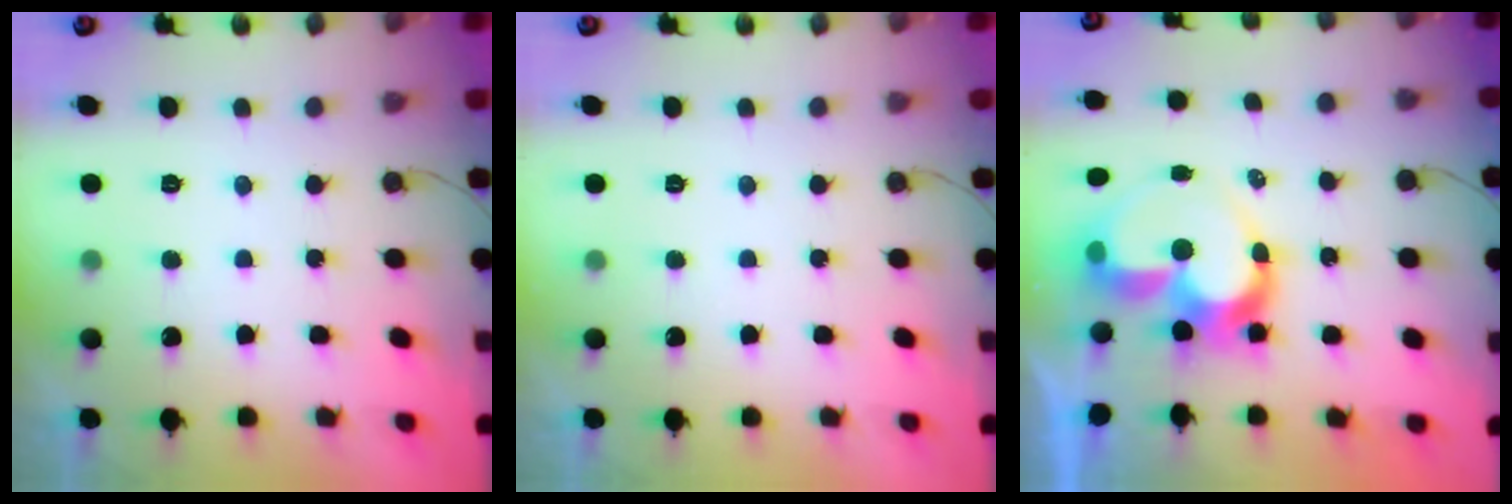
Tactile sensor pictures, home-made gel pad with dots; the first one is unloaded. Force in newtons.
{"total": 0.0}
{"total": 12.7, "press": 12.6, "slide": 0.9}